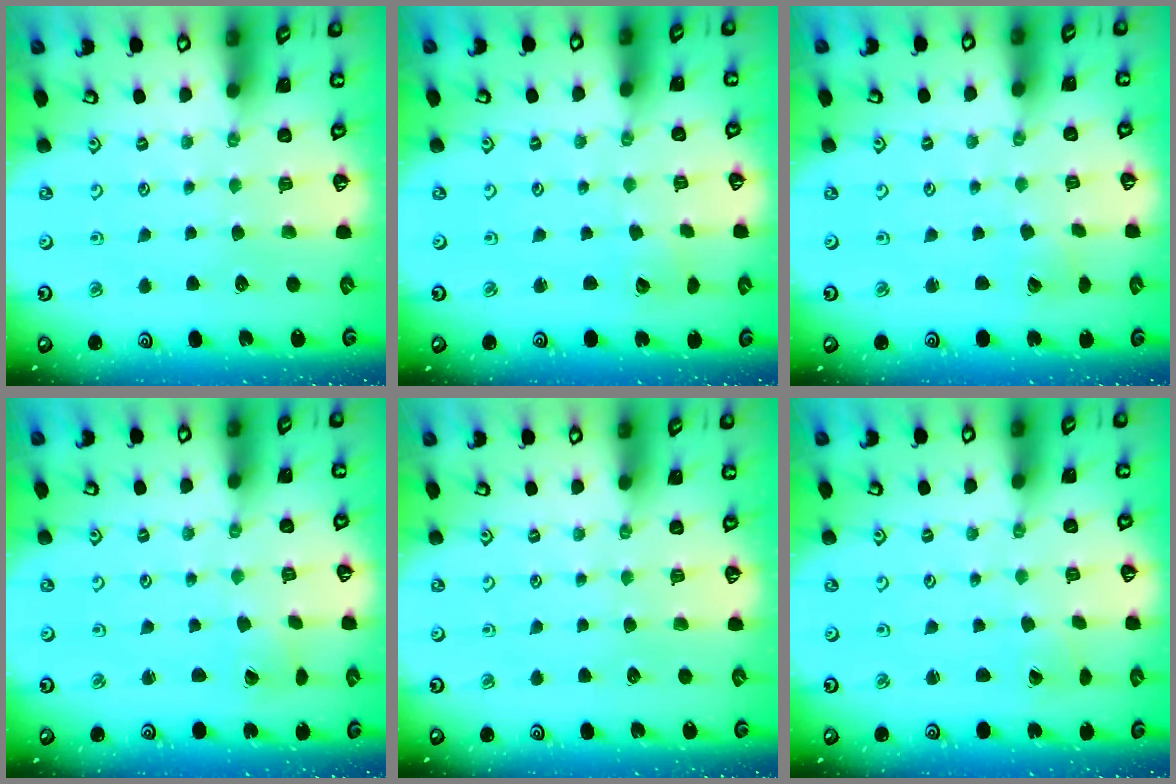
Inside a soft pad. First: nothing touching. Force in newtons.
{"total": 2.6, "press": 2.6, "slide": 0.3}
{"total": 2.1, "press": 2.1, "slide": 0.3}
{"total": 0.7, "press": 0.7, "slide": 0.1}
{"total": 0.0}
{"total": 0.7, "press": 0.5, "slide": 0.4}